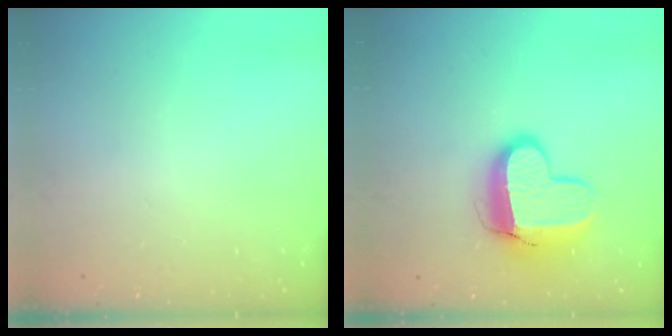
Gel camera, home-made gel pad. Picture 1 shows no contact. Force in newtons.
{"total": 12.7, "press": 12.6, "slide": 1.1}